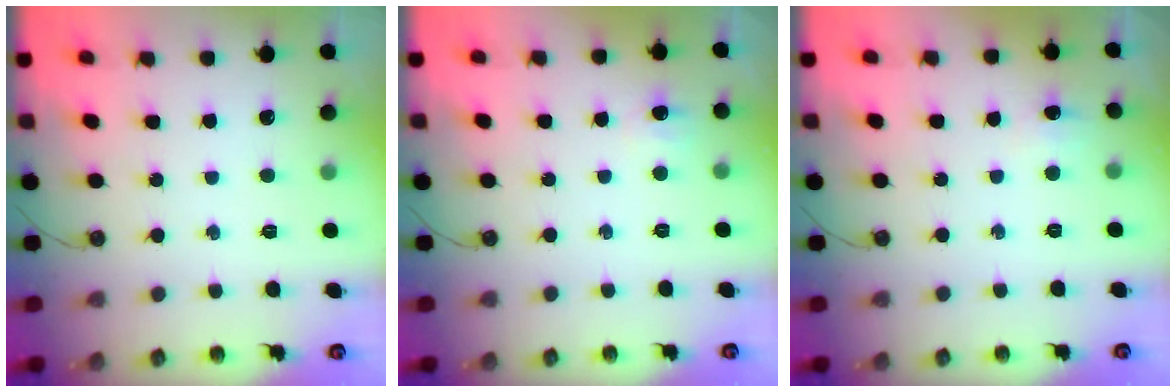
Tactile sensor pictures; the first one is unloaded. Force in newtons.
{"total": 4.9, "press": 4.8, "slide": 1.1}
{"total": 13.5, "press": 4.4, "slide": 12.8}